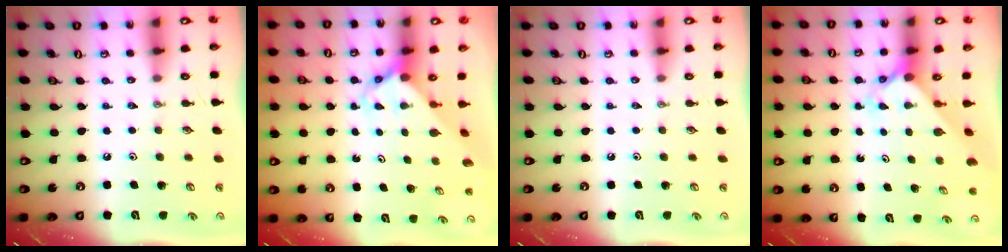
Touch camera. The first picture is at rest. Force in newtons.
{"total": 3.7, "press": 3.6, "slide": 0.3}
{"total": 0.0}
{"total": 2.5, "press": 2.5, "slide": 0.3}